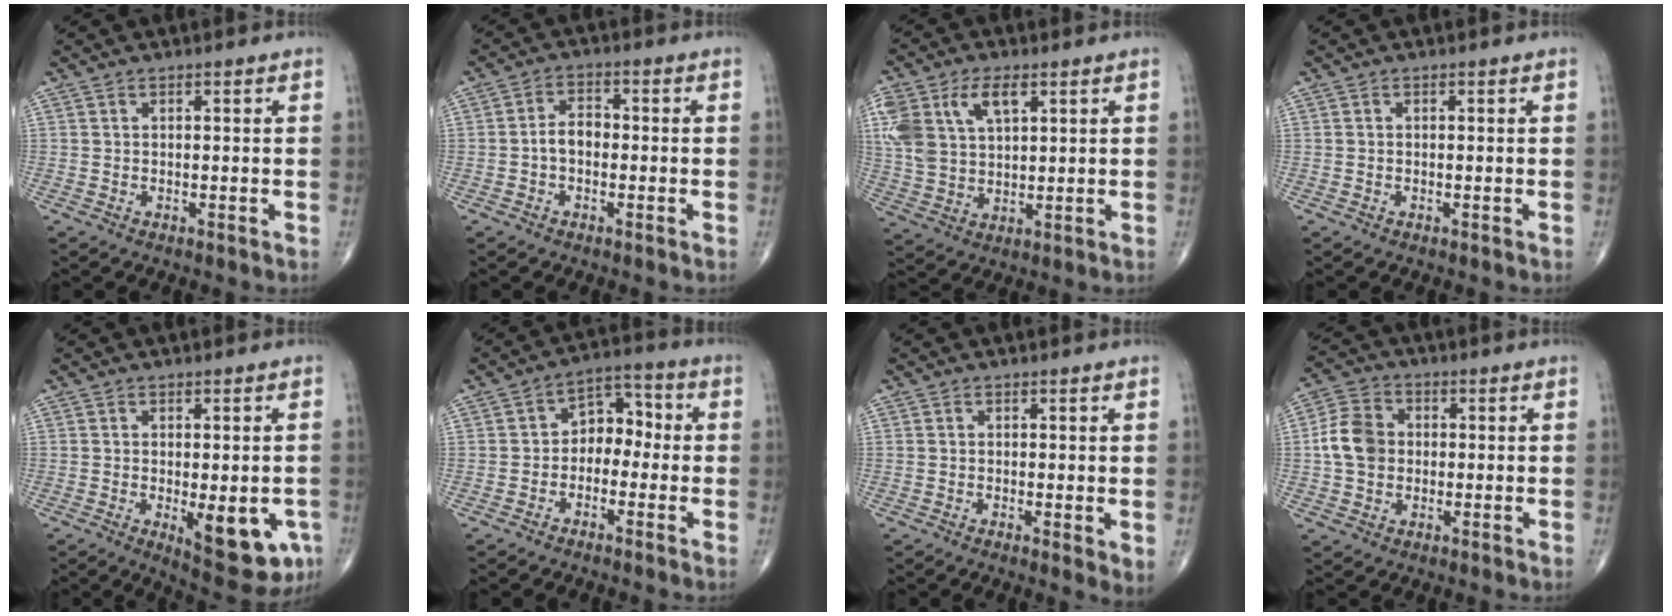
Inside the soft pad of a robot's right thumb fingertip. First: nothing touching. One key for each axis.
{"total": 4.0, "fx": -0.8, "fy": 2.6, "fz": 2.9, "tx": -0.040, "ty": 0.019, "tz": -0.023}
{"total": 12.8, "fx": 5.0, "fy": 7.4, "fz": 9.1, "tx": -0.193, "ty": 0.001, "tz": 0.104}
{"total": 0.0}
{"total": 11.7, "fx": -3.6, "fy": 4.7, "fz": 10.1, "tx": -0.112, "ty": -0.010, "tz": -0.036}
{"total": 6.9, "fx": -1.2, "fy": 5.0, "fz": 4.6, "tx": -0.035, "ty": 0.039, "tz": -0.038}
{"total": 2.7, "fx": -0.1, "fy": 0.7, "fz": 2.6, "tx": -0.042, "ty": -0.011, "tz": -0.007}
{"total": 8.2, "fx": -0.1, "fy": 6.6, "fz": 4.8, "tx": -0.080, "ty": 0.017, "tz": -0.010}